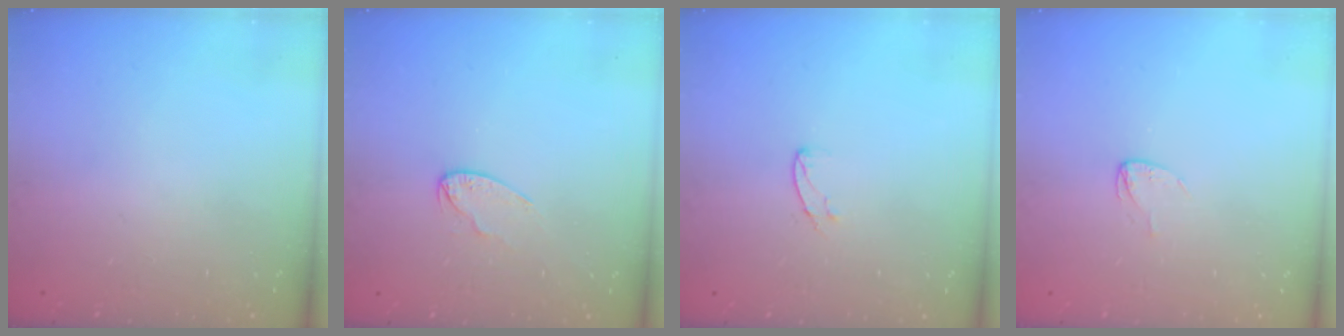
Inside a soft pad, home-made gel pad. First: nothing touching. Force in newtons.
{"total": 6.1, "press": 6.1, "slide": 0.5}
{"total": 4.5, "press": 4.5, "slide": 0.4}
{"total": 3.4, "press": 3.3, "slide": 0.3}